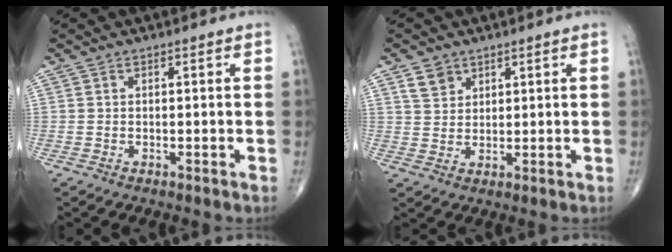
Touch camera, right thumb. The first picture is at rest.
{"total": 3.9, "force": [2.4, 2.7, 1.2], "torque": [-0.010, -0.014, 0.050]}